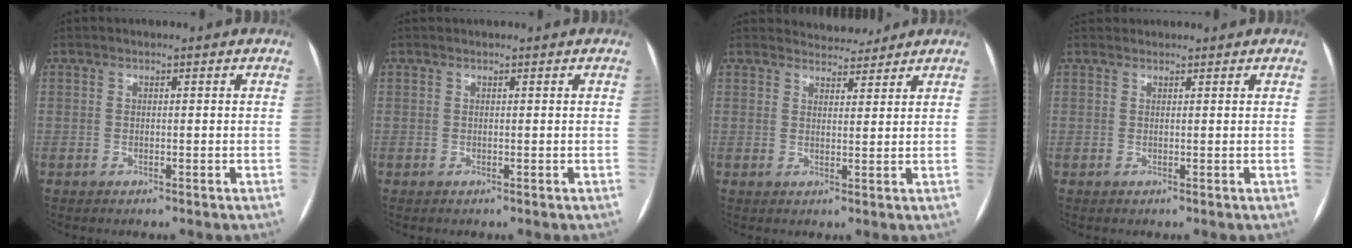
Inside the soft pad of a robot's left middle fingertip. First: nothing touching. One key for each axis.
{"total": 0.0}
{"total": 4.4, "fx": 4.3, "fy": 1.2, "fz": 0.1, "tx": 0.002, "ty": 0.006, "tz": 0.060}
{"total": 2.7, "fx": 2.6, "fy": 0.7, "fz": 0.3, "tx": -0.004, "ty": 0.034, "tz": 0.047}